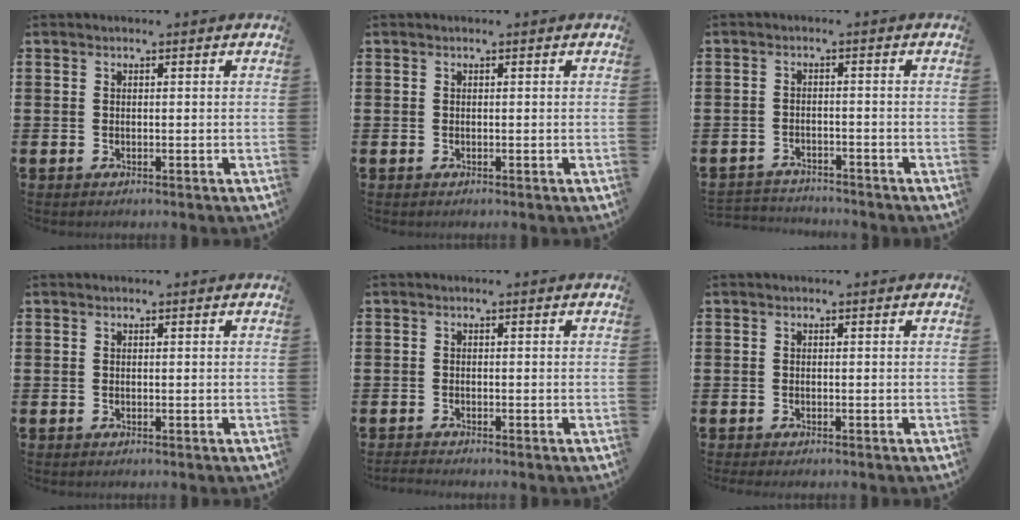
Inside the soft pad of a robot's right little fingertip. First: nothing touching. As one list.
[{"total": 0.0}, {"total": 2.3, "force": [-2.3, 0.2, -0.3], "torque": [-0.001, 0.001, -0.051]}, {"total": 0.0}, {"total": 0.6, "force": [-0.6, 0.0, 0.1], "torque": [-0.003, -0.002, -0.012]}, {"total": 0.0}]